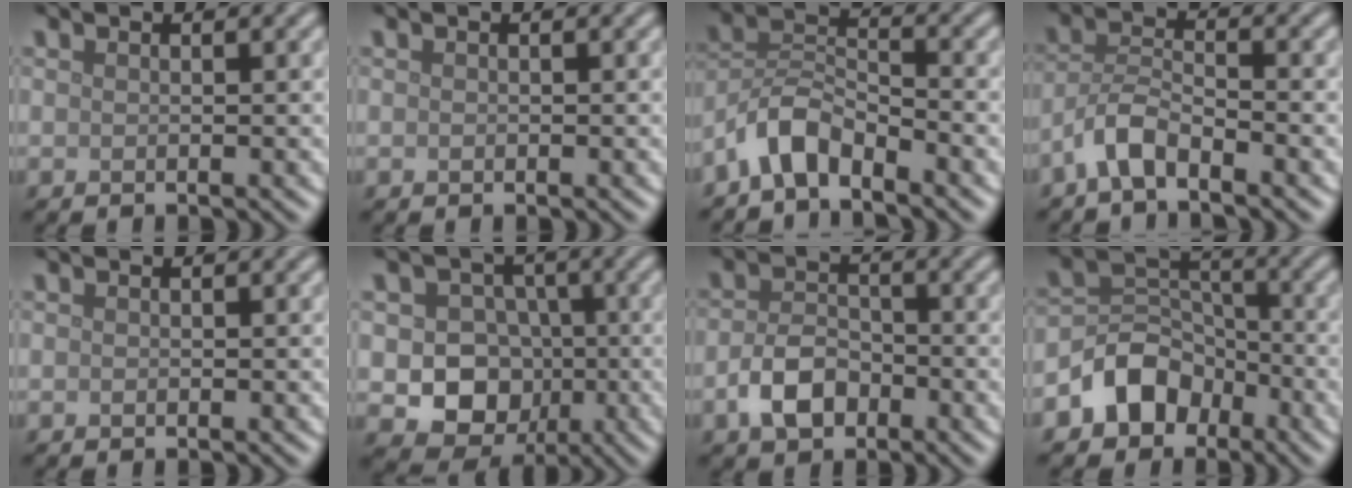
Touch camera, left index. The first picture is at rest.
{"total": 0.0}
{"total": 4.3, "force": [-3.3, 1.8, 2.2], "torque": [-0.036, 0.012, -0.075]}
{"total": 3.3, "force": [-2.4, 1.0, 2.1], "torque": [-0.042, 0.010, -0.057]}
{"total": 0.0}
{"total": 7.3, "force": [-1.1, 6.4, 3.2], "torque": [-0.030, -0.008, -0.036]}
{"total": 4.0, "force": [-1.8, 2.6, 2.4], "torque": [-0.048, 0.002, -0.038]}
{"total": 5.4, "force": [-3.0, 4.1, 1.9], "torque": [-0.014, 0.007, -0.061]}